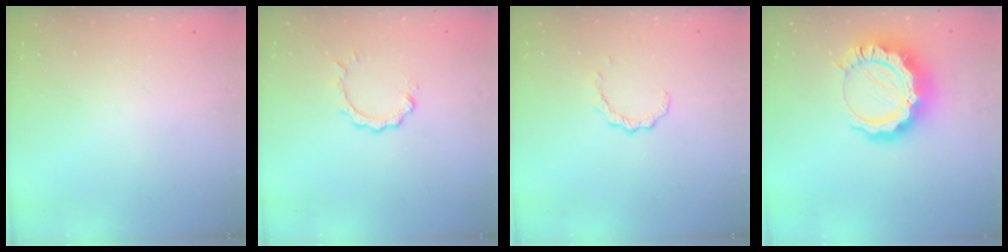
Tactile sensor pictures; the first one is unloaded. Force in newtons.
{"total": 3.4, "press": 3.4, "slide": 0.5}
{"total": 2.9, "press": 2.9, "slide": 0.3}
{"total": 14.8, "press": 14.7, "slide": 1.5}